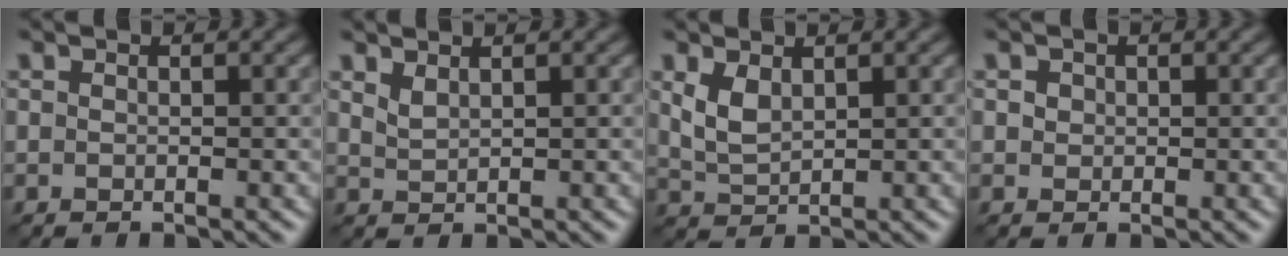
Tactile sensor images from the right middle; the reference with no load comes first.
{"total": 1.3, "force": [1.1, 0.3, 0.6], "torque": [-0.017, -0.001, 0.025]}
{"total": 2.5, "force": [1.2, 1.4, 1.7], "torque": [-0.044, -0.002, 0.031]}
{"total": 1.0, "force": [0.4, 0.9, 0.3], "torque": [-0.003, -0.001, 0.005]}